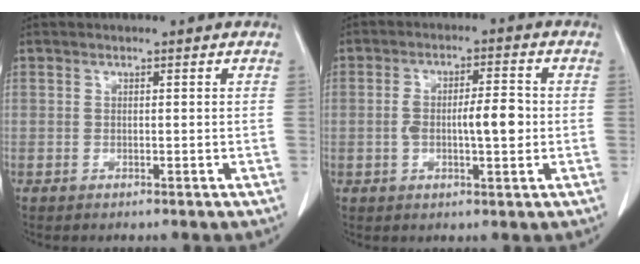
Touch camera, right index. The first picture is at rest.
{"total": 6.8, "force": [-0.5, 1.9, 6.5], "torque": [-0.117, 0.011, -0.007]}